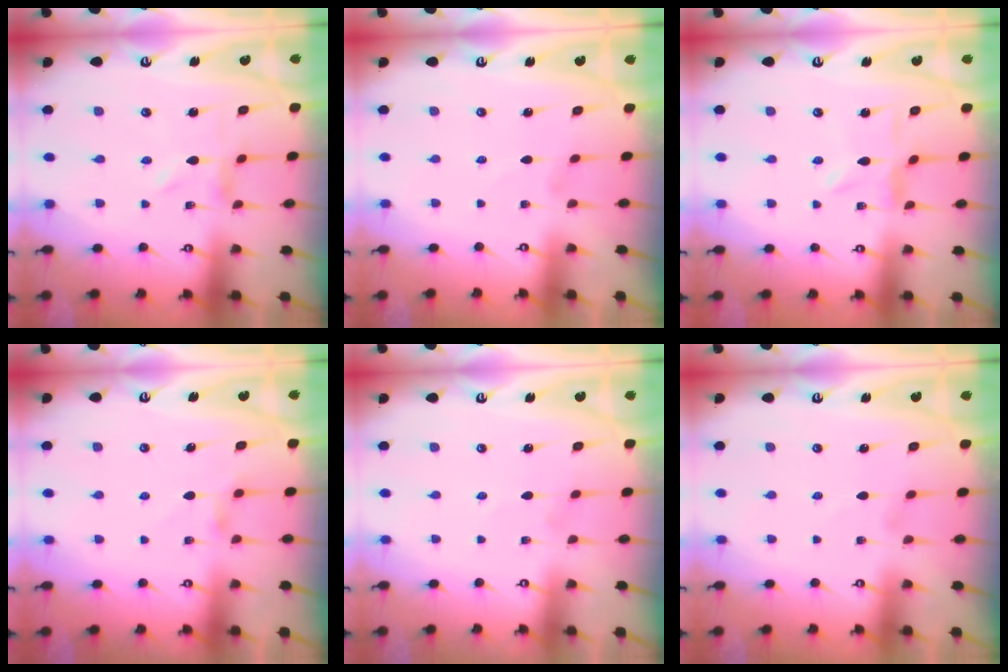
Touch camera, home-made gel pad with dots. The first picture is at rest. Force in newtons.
{"total": 1.5, "press": 1.5, "slide": 0.1}
{"total": 2.1, "press": 2.1, "slide": 0.3}
{"total": 2.9, "press": 2.9, "slide": 0.4}
{"total": 0.0}
{"total": 1.5, "press": 1.5, "slide": 0.1}